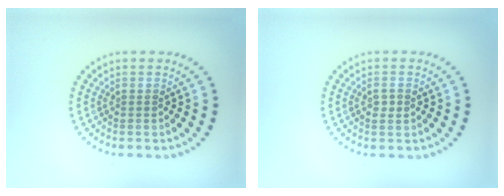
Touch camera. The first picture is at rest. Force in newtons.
{"total": 1.2, "press": 1.1, "slide": 0.1}